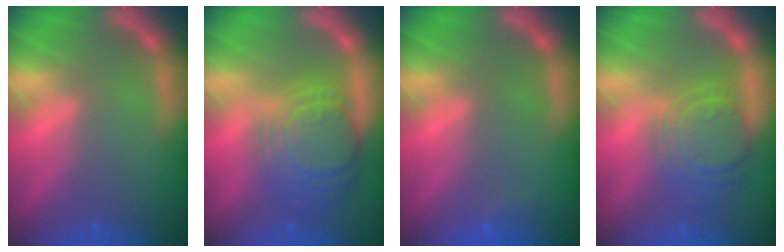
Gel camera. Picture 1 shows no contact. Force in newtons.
{"total": 9.5}
{"total": 0.9}
{"total": 7.1}